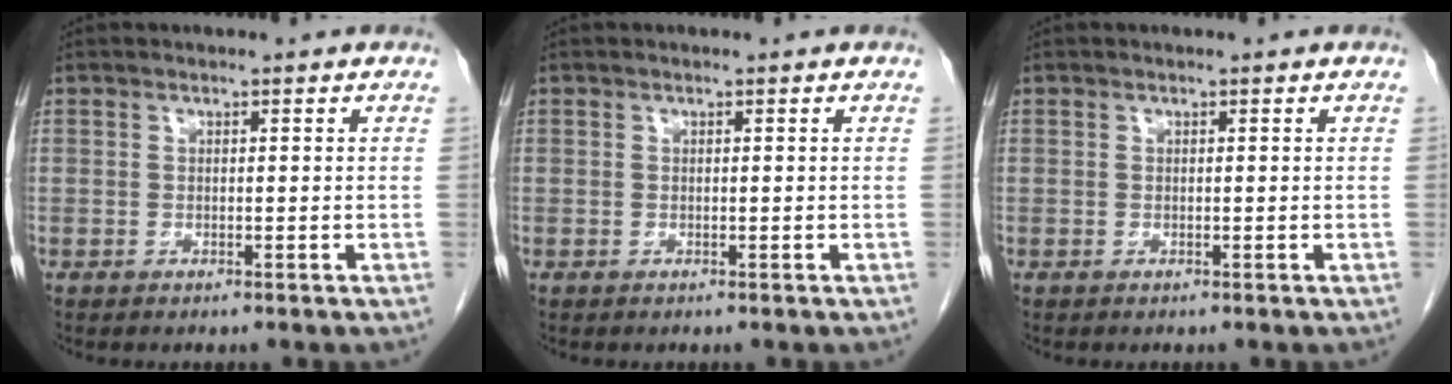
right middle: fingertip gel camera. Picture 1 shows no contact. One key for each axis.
{"total": 0.0}
{"total": 0.0}